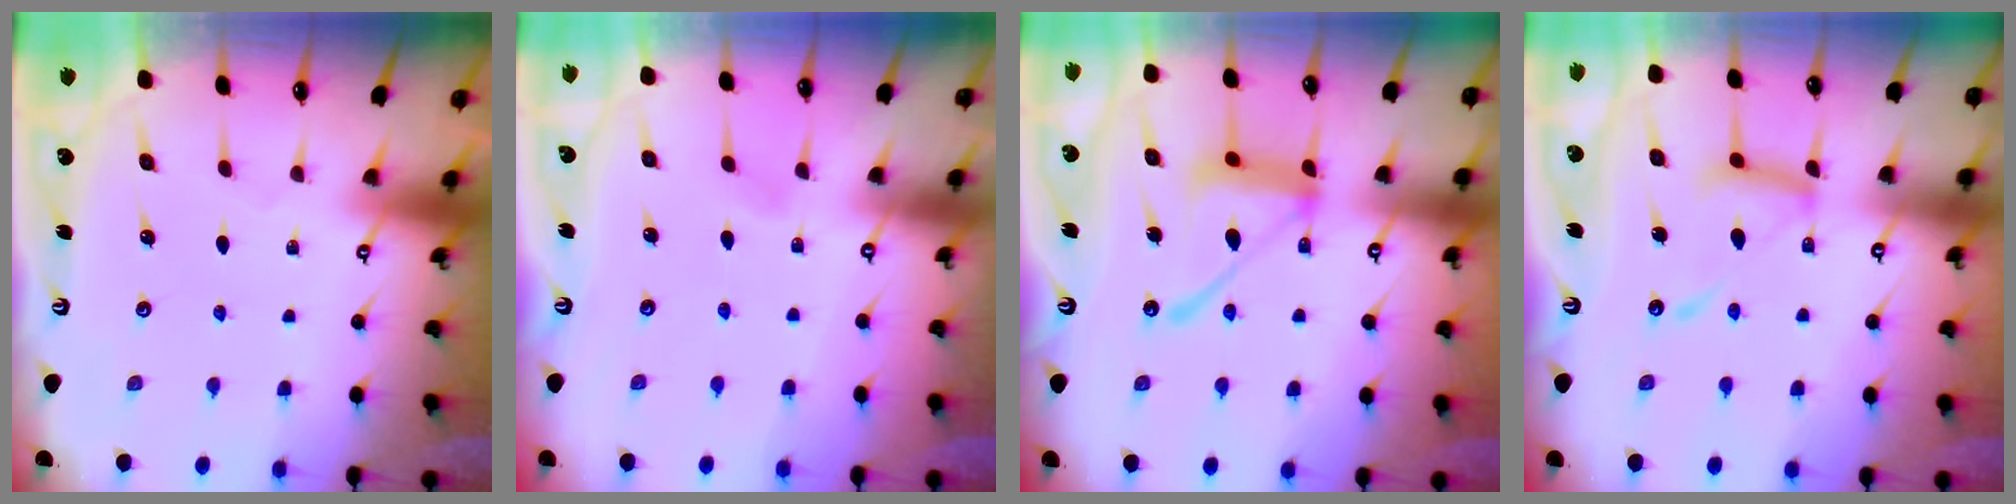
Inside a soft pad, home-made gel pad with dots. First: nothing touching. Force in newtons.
{"total": 3.1, "press": 3.1, "slide": 0.3}
{"total": 14.4, "press": 14.3, "slide": 1.2}
{"total": 13.5, "press": 13.4, "slide": 1.1}